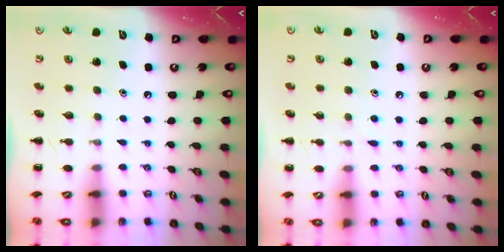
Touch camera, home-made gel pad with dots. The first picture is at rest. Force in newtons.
{"total": 4.9, "press": 4.5, "slide": 1.9}